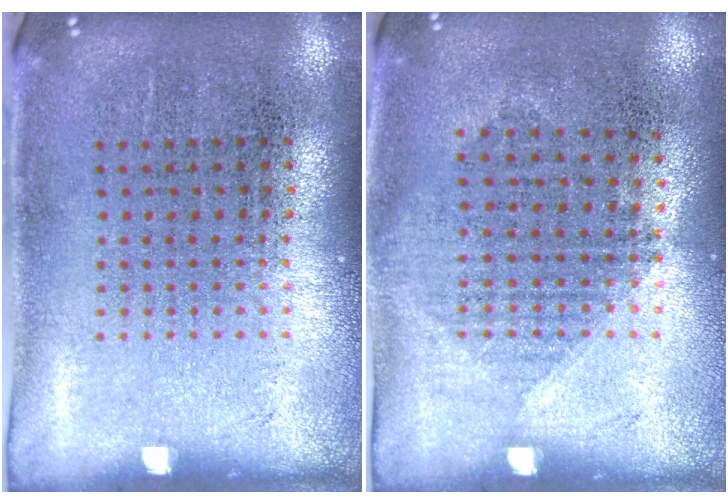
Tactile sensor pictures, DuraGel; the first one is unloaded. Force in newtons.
{"total": 1.0, "press": 0.9, "slide": 0.5}